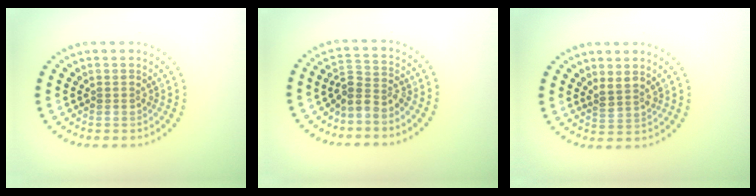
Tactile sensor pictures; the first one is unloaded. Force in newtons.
{"total": 2.7, "press": 2.0, "slide": 1.8}
{"total": 1.5, "press": 1.3, "slide": 0.8}